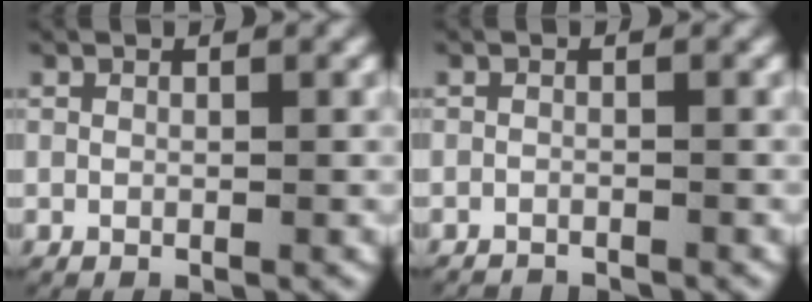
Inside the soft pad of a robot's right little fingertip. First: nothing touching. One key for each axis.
{"total": 1.9, "fx": -1.9, "fy": 0.2, "fz": 0.0, "tx": -0.005, "ty": -0.011, "tz": -0.029}